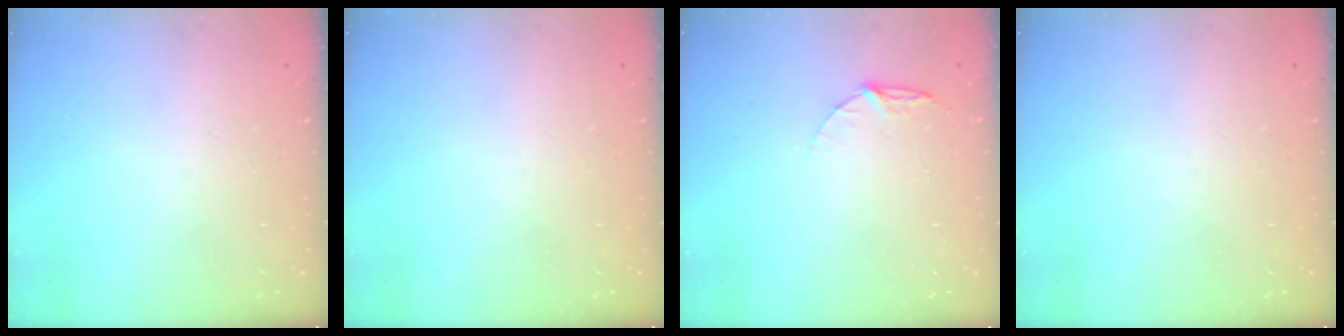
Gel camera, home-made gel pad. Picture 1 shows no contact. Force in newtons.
{"total": 0.0}
{"total": 5.4, "press": 5.4, "slide": 0.5}
{"total": 0.0}